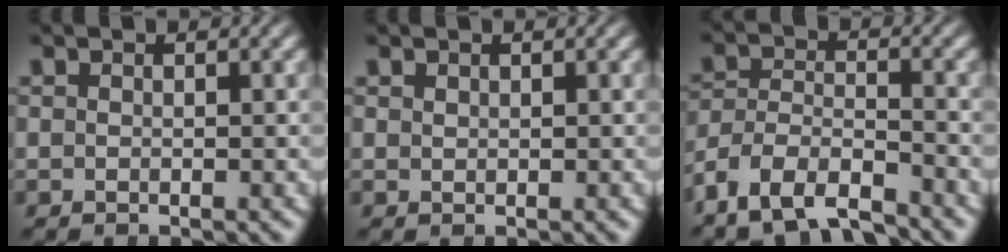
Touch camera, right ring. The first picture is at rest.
{"total": 0.7, "force": [0.5, -0.5, -0.1], "torque": [0.010, -0.002, 0.014]}
{"total": 8.4, "force": [-4.8, 6.2, 3.0], "torque": [-0.083, -0.035, -0.083]}